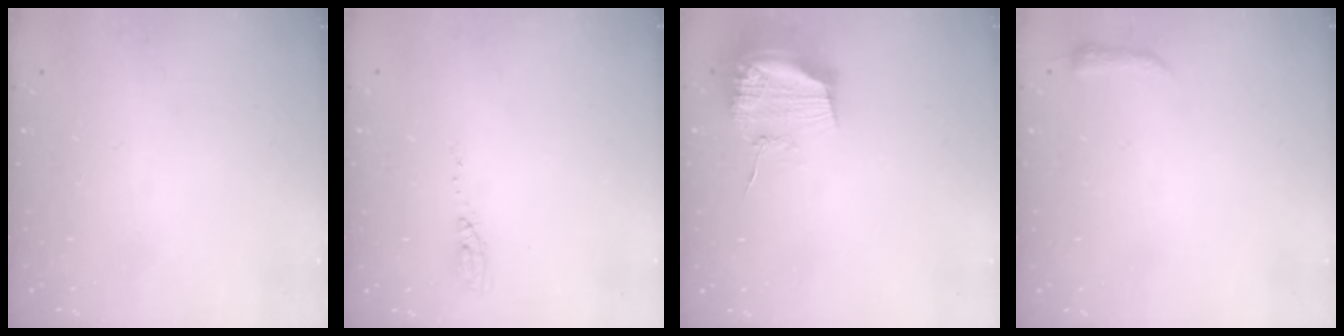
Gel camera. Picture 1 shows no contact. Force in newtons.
{"total": 4.0, "press": 3.9, "slide": 1.2}
{"total": 15.6, "press": 15.6, "slide": 0.1}
{"total": 3.7, "press": 3.7, "slide": 0.7}